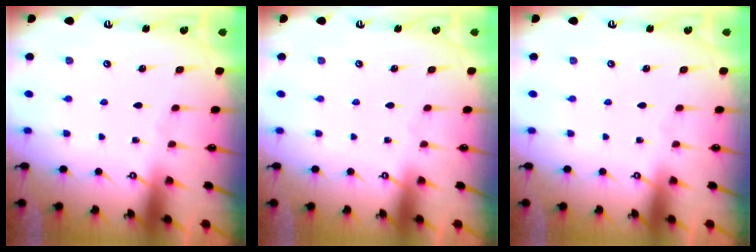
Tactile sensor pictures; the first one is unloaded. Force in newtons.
{"total": 0.0}
{"total": 0.0}